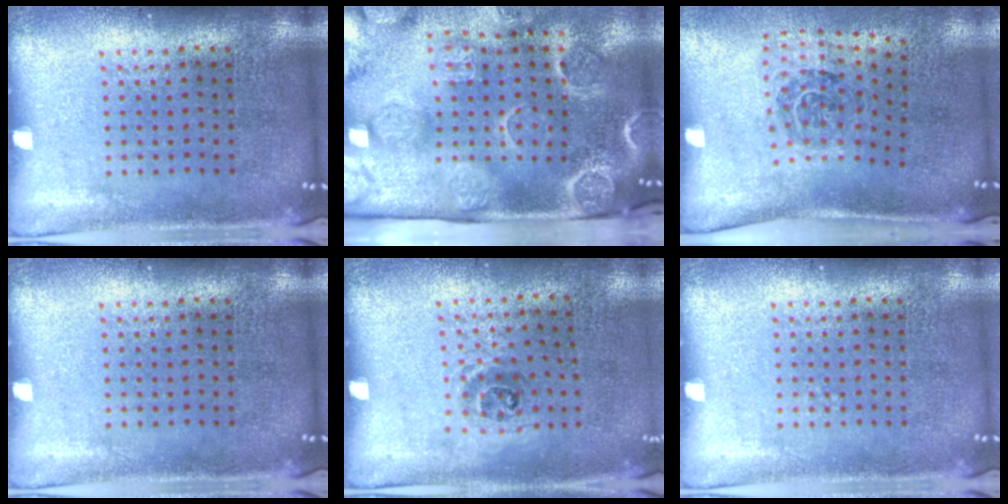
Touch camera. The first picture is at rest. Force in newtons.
{"total": 4.5, "press": 3.4, "slide": 2.9}
{"total": 1.4, "press": 1.0, "slide": 1.0}
{"total": 0.0}
{"total": 0.9, "press": 0.7, "slide": 0.7}
{"total": 0.0}